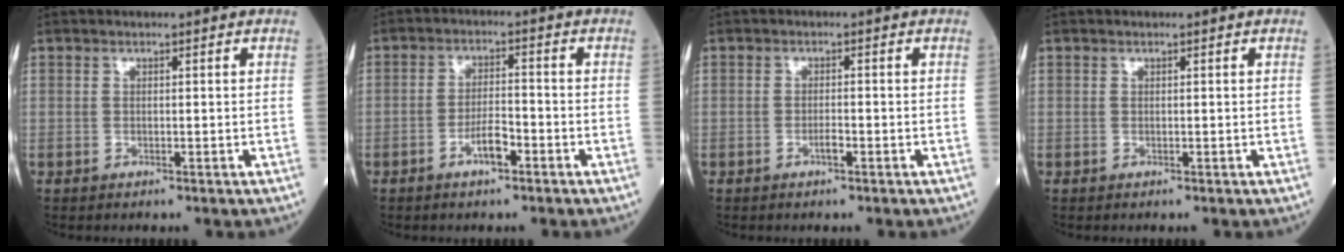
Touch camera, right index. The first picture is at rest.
{"total": 4.1, "force": [-2.2, 1.1, 3.3], "torque": [-0.062, 0.004, -0.043]}
{"total": 1.5, "force": [-0.7, 0.2, 1.2], "torque": [-0.023, 0.001, -0.014]}
{"total": 0.0}